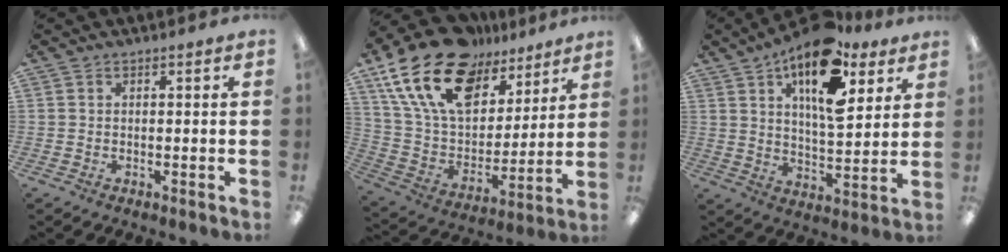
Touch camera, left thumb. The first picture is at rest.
{"total": 22.0, "force": [13.8, 12.3, 12.0], "torque": [-0.238, -0.075, 0.247]}
{"total": 18.5, "force": [10.5, 8.1, 12.9], "torque": [-0.194, -0.049, 0.173]}